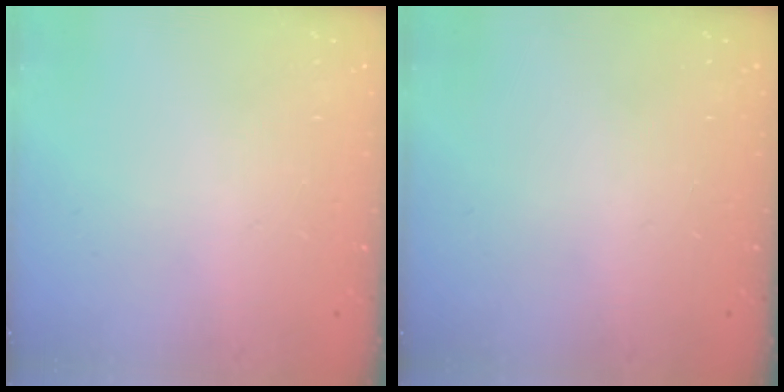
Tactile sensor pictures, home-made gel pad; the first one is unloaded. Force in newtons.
{"total": 0.0}